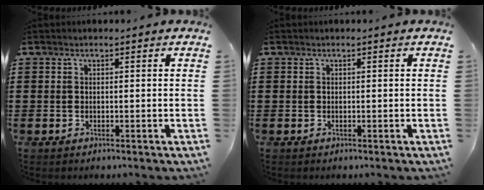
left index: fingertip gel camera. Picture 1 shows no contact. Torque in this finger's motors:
{"motor_torque": [-0.06, -0.03, 0.00, 0.00]}